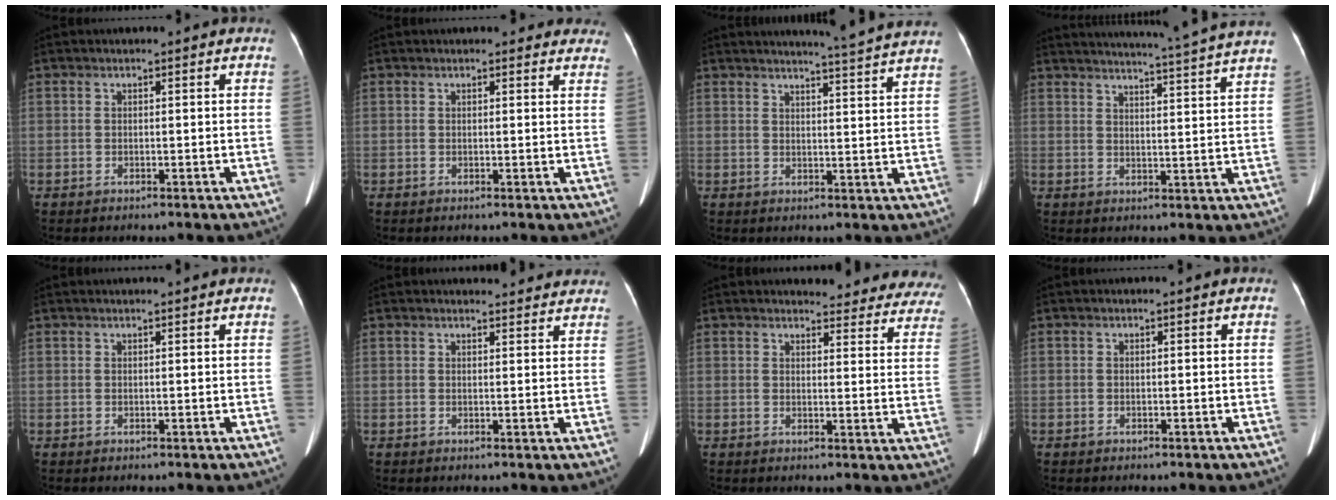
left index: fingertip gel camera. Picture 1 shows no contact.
{"total": 6.5, "force": [6.0, 2.2, 1.6], "torque": [0.003, -0.001, 0.045]}
{"total": 9.7, "force": [9.1, -1.9, 2.7], "torque": [-0.043, -0.031, 0.099]}
{"total": 17.8, "force": [16.5, -2.1, 6.4], "torque": [-0.112, -0.047, 0.201]}
{"total": 2.5, "force": [2.4, -0.2, 0.8], "torque": [-0.010, 0.018, 0.031]}
{"total": 7.4, "force": [7.2, 1.5, 1.4], "torque": [-0.003, 0.004, 0.062]}
{"total": 18.2, "force": [17.4, 4.2, 3.1], "torque": [0.003, -0.078, 0.166]}
{"total": 0.0}